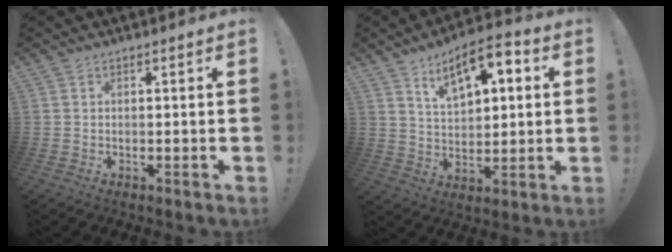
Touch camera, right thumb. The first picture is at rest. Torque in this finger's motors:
{"motor_torque": [0.58, 0.60, 0.18, 0.16, 0.31]}